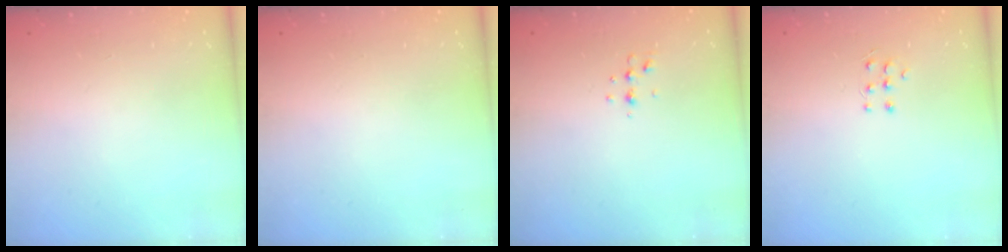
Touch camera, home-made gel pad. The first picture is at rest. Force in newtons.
{"total": 0.0}
{"total": 3.8, "press": 3.6, "slide": 1.3}
{"total": 4.8, "press": 4.7, "slide": 0.8}